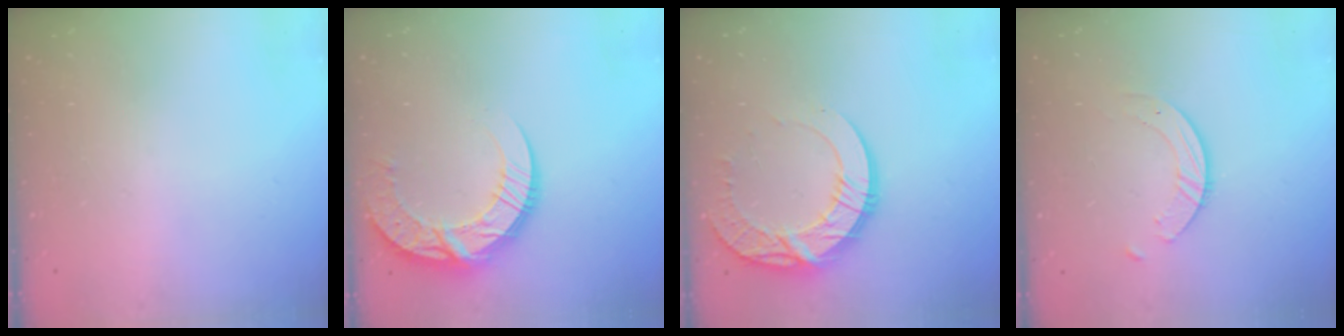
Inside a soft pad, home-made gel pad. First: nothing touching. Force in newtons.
{"total": 13.9, "press": 13.8, "slide": 1.4}
{"total": 14.4, "press": 14.4, "slide": 1.4}
{"total": 3.8, "press": 3.8, "slide": 0.4}